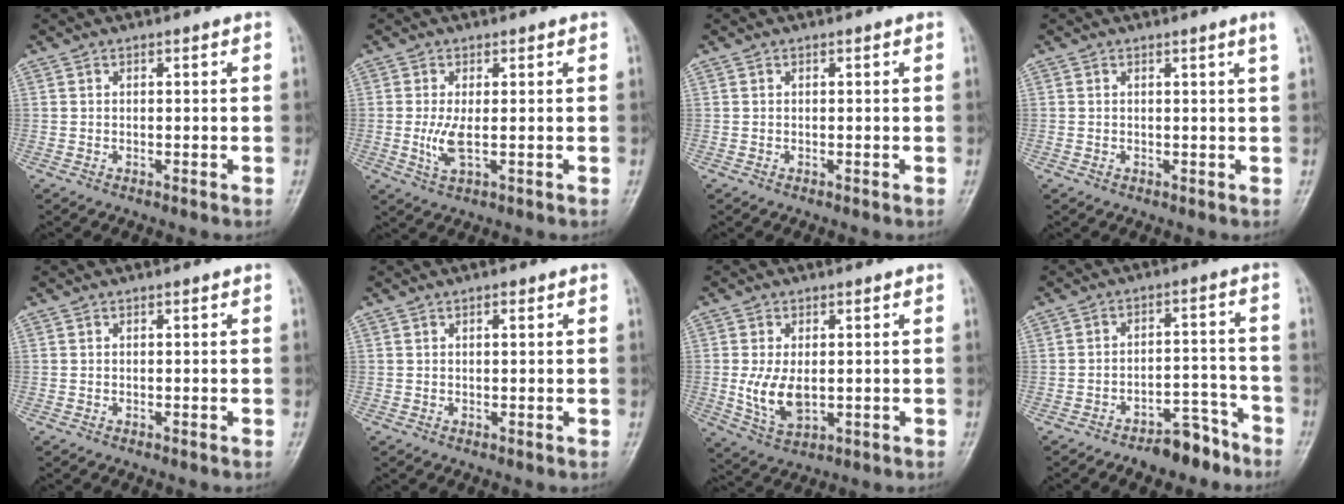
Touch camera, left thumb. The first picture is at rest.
{"total": 3.8, "force": [-0.2, 1.1, 3.6], "torque": [-0.086, -0.012, -0.003]}
{"total": 0.0}
{"total": 1.2, "force": [0.5, -0.5, 1.0], "torque": [-0.018, -0.005, 0.010]}
{"total": 0.0}
{"total": 1.0, "force": [0.5, 0.4, 0.8], "torque": [-0.013, 0.000, 0.007]}
{"total": 7.0, "force": [-0.2, 4.0, 5.8], "torque": [-0.104, -0.017, 0.005]}
{"total": 7.5, "force": [-5.8, 3.4, 3.4], "torque": [-0.027, 0.051, -0.088]}